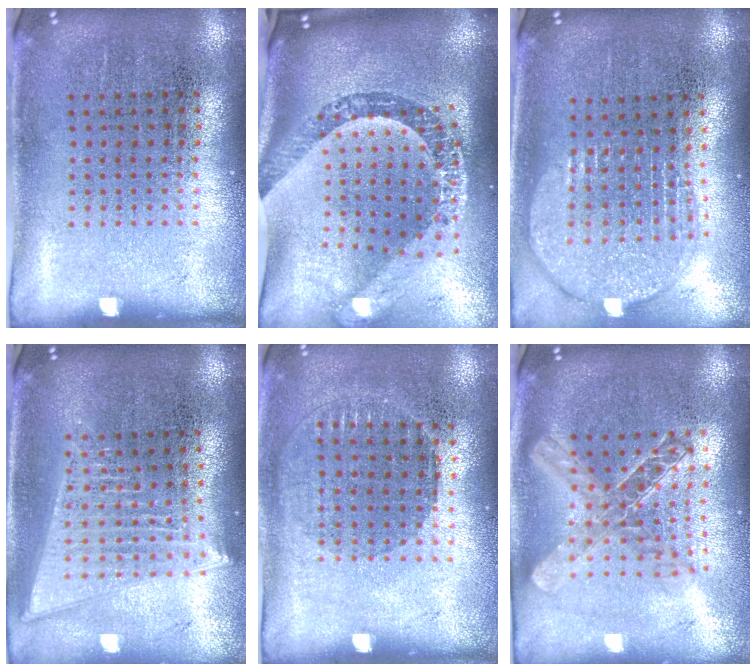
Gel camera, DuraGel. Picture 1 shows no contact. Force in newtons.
{"total": 3.6, "press": 2.5, "slide": 2.6}
{"total": 2.0, "press": 1.6, "slide": 1.1}
{"total": 2.0, "press": 1.7, "slide": 1.0}
{"total": 0.9, "press": 0.8, "slide": 0.3}
{"total": 1.9, "press": 1.6, "slide": 1.0}